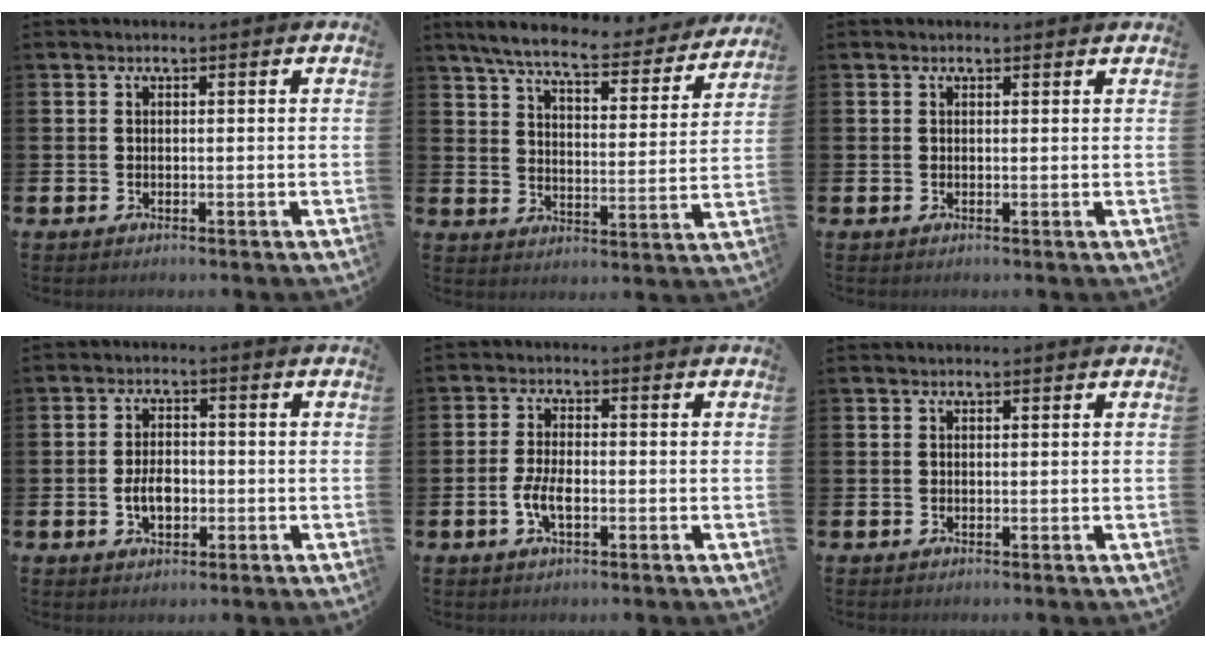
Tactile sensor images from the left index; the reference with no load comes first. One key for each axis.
{"total": 7.8, "fx": 7.0, "fy": 1.0, "fz": 3.2, "tx": -0.088, "ty": -0.045, "tz": 0.117}
{"total": 0.6, "fx": 0.5, "fy": 0.2, "fz": 0.2, "tx": 0.006, "ty": -0.001, "tz": 0.008}
{"total": 3.8, "fx": -0.7, "fy": 2.4, "fz": 2.9, "tx": -0.035, "ty": -0.003, "tz": -0.018}
{"total": 3.8, "fx": -1.0, "fy": 1.7, "fz": 3.3, "tx": -0.069, "ty": 0.006, "tz": -0.018}
{"total": 0.0}